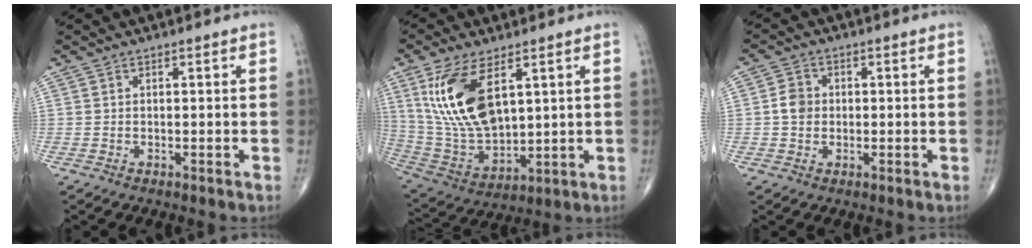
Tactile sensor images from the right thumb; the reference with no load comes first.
{"total": 17.0, "force": [6.4, 8.2, 13.5], "torque": [-0.258, -0.025, 0.139]}
{"total": 3.8, "force": [0.0, 3.3, 2.0], "torque": [-0.026, 0.005, -0.007]}